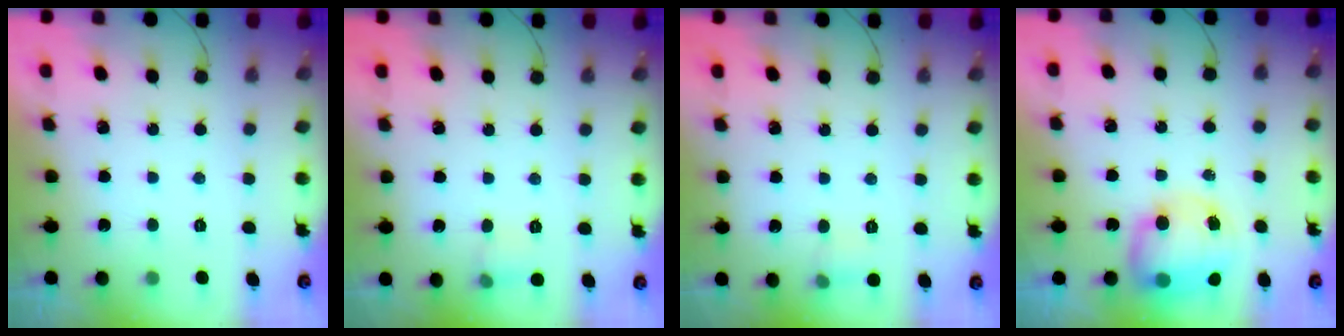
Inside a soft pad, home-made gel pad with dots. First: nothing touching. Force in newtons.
{"total": 5.7, "press": 5.5, "slide": 1.7}
{"total": 5.0, "press": 4.7, "slide": 1.7}
{"total": 9.9, "press": 9.5, "slide": 2.7}